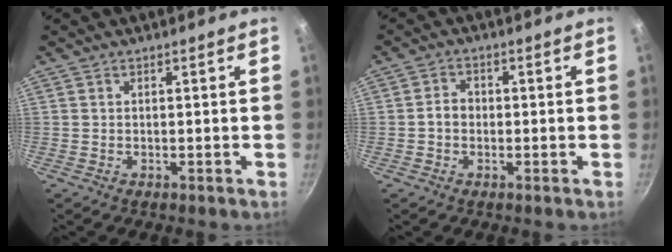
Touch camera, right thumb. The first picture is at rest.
{"total": 2.9, "force": [-0.5, 2.3, 1.6], "torque": [-0.015, 0.013, -0.011]}